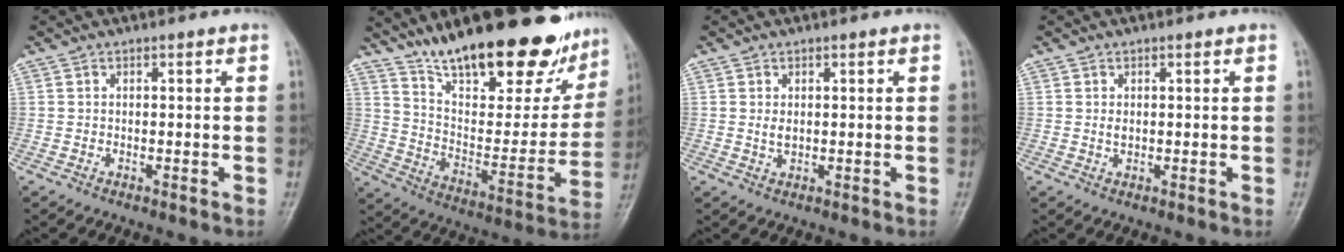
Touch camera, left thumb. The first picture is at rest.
{"total": 28.8, "force": [20.8, 9.8, 17.3], "torque": [-0.222, -0.084, 0.322]}
{"total": 1.9, "force": [0.6, 1.0, 1.5], "torque": [-0.023, -0.006, 0.015]}
{"total": 1.4, "force": [0.5, 0.8, 1.1], "torque": [-0.017, -0.003, 0.012]}